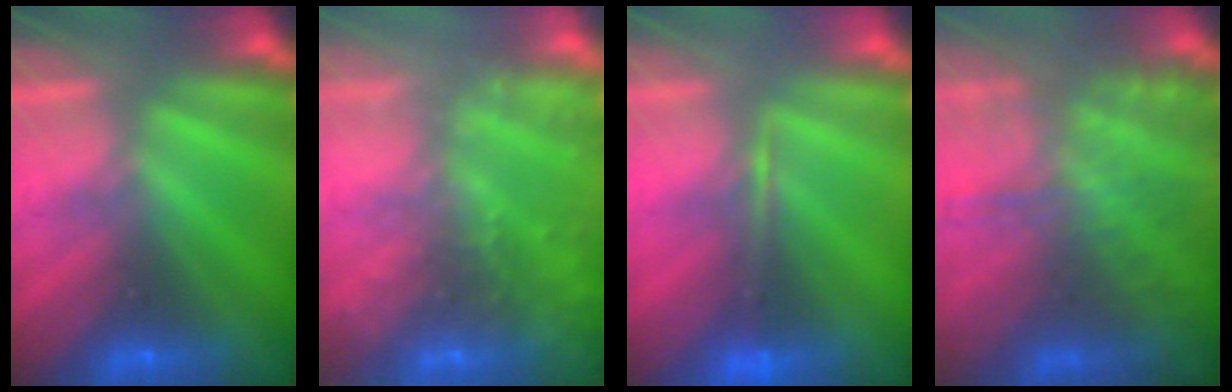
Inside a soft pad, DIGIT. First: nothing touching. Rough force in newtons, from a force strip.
{"total": 9.2}
{"total": 1.3}
{"total": 7.2}